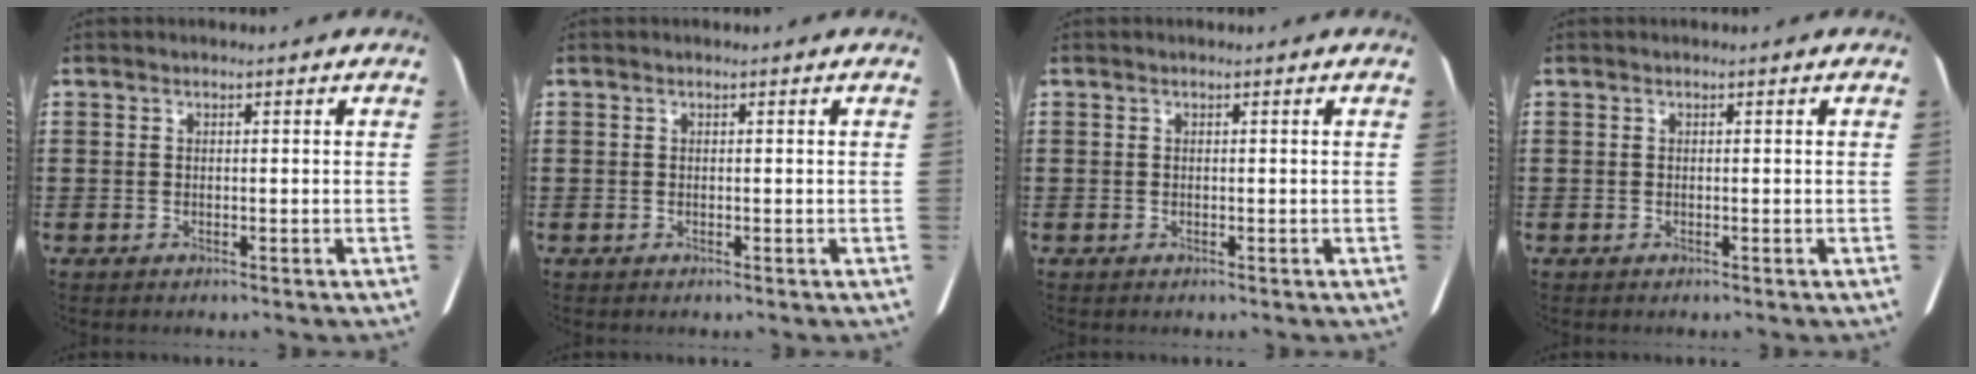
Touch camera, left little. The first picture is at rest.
{"total": 0.0}
{"total": 0.0}
{"total": 0.0}